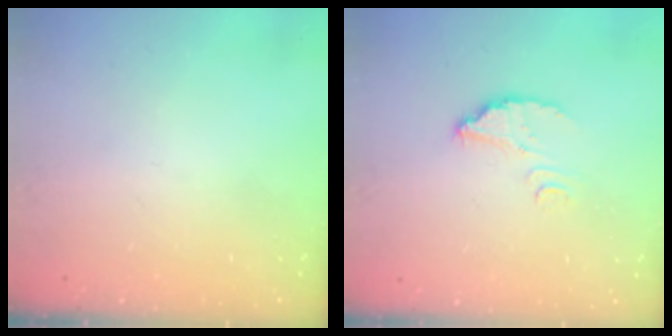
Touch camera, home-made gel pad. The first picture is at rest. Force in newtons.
{"total": 3.8, "press": 3.8, "slide": 0.2}